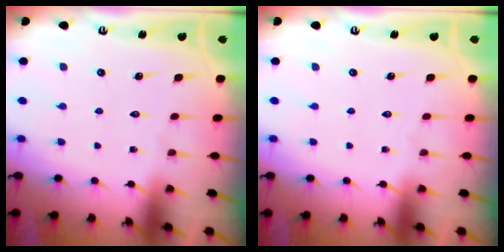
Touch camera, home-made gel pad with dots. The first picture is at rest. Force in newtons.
{"total": 0.0}